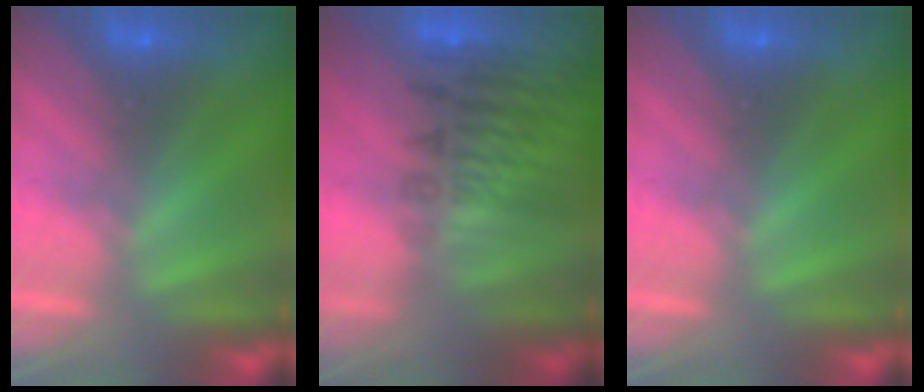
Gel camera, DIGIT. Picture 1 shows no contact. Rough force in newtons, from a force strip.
{"total": 9.1}
{"total": 0.0}